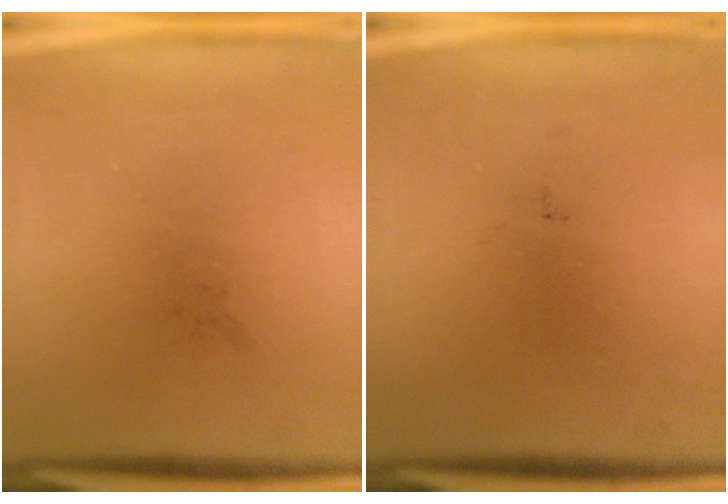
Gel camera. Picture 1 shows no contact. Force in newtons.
{"total": 0.0}